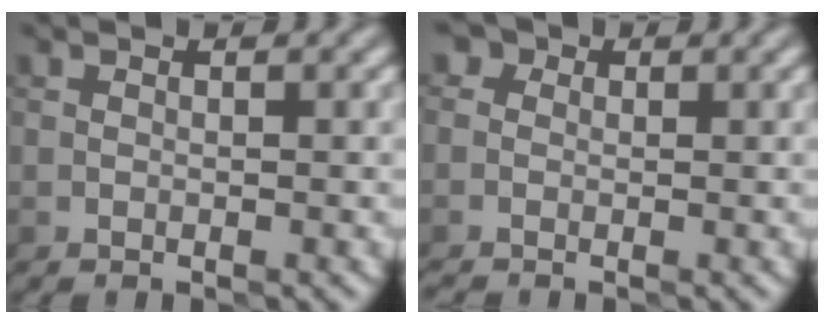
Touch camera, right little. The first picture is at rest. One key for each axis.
{"total": 2.9, "fx": 0.2, "fy": 2.5, "fz": 1.4, "tx": -0.020, "ty": 0.015, "tz": -0.024}